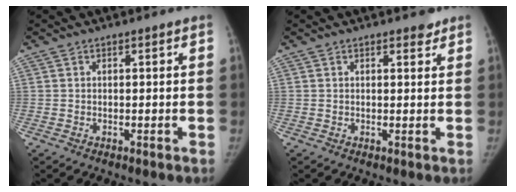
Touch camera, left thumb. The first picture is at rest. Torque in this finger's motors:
{"motor_torque": [0.40, -0.01, 0.10, -0.14, 0.04]}